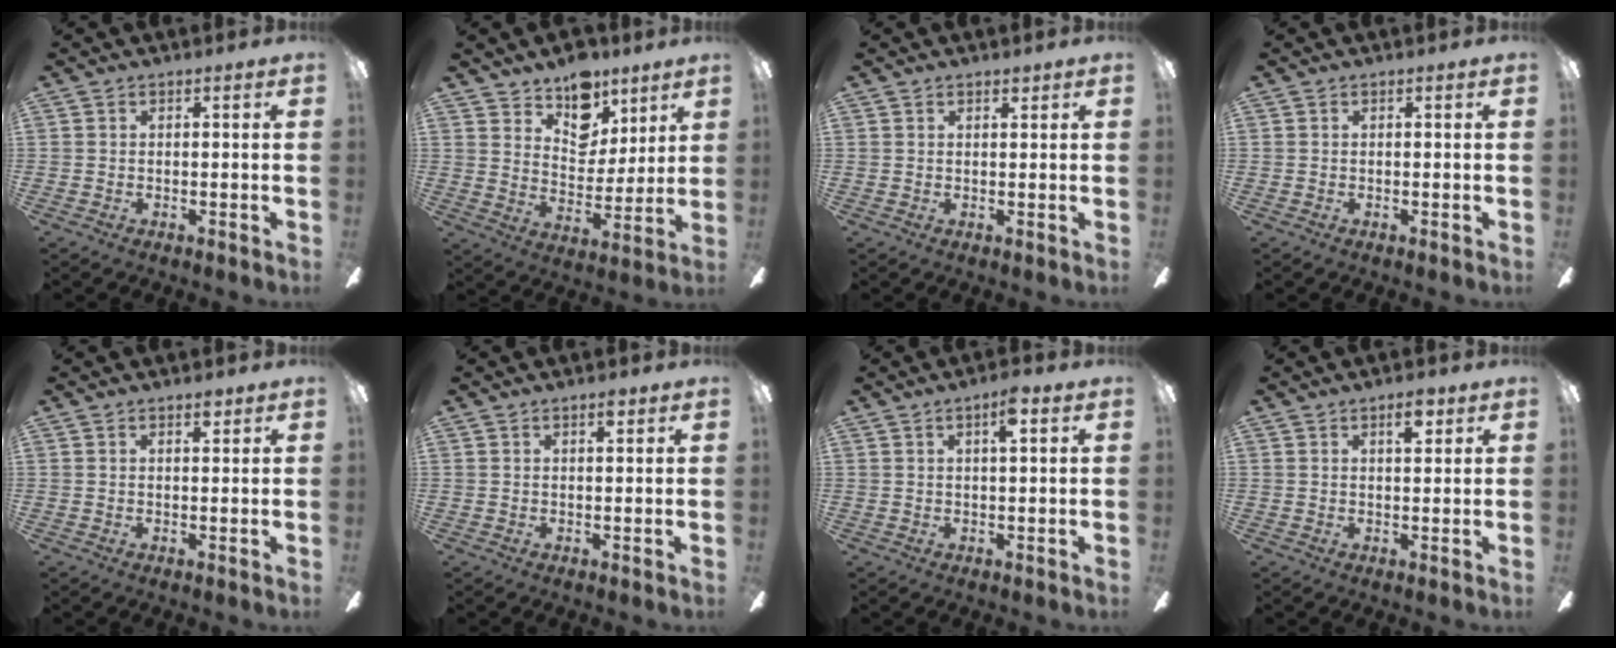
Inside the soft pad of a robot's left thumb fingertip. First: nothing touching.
{"total": 12.0, "force": [8.8, 7.4, 3.5], "torque": [-0.055, -0.065, 0.166]}
{"total": 1.3, "force": [1.0, 0.6, 0.6], "torque": [-0.005, -0.002, 0.016]}
{"total": 0.0}
{"total": 2.2, "force": [1.6, 0.9, 1.2], "torque": [-0.009, -0.006, 0.025]}
{"total": 1.9, "force": [1.3, 0.6, 1.2], "torque": [-0.018, -0.002, 0.022]}
{"total": 4.7, "force": [2.4, 1.1, 3.9], "torque": [-0.067, 0.001, 0.035]}
{"total": 4.2, "force": [2.4, 1.7, 2.9], "torque": [-0.040, -0.005, 0.036]}